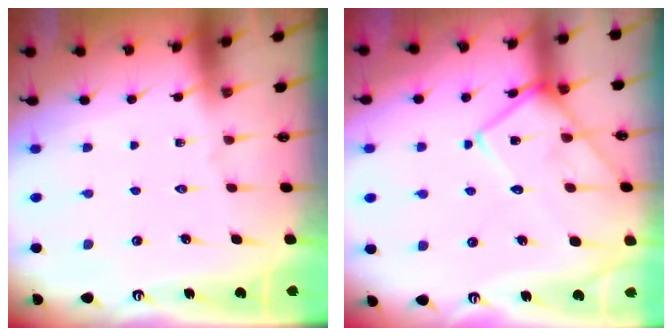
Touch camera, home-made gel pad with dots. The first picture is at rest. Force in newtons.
{"total": 14.6, "press": 14.6, "slide": 1.0}